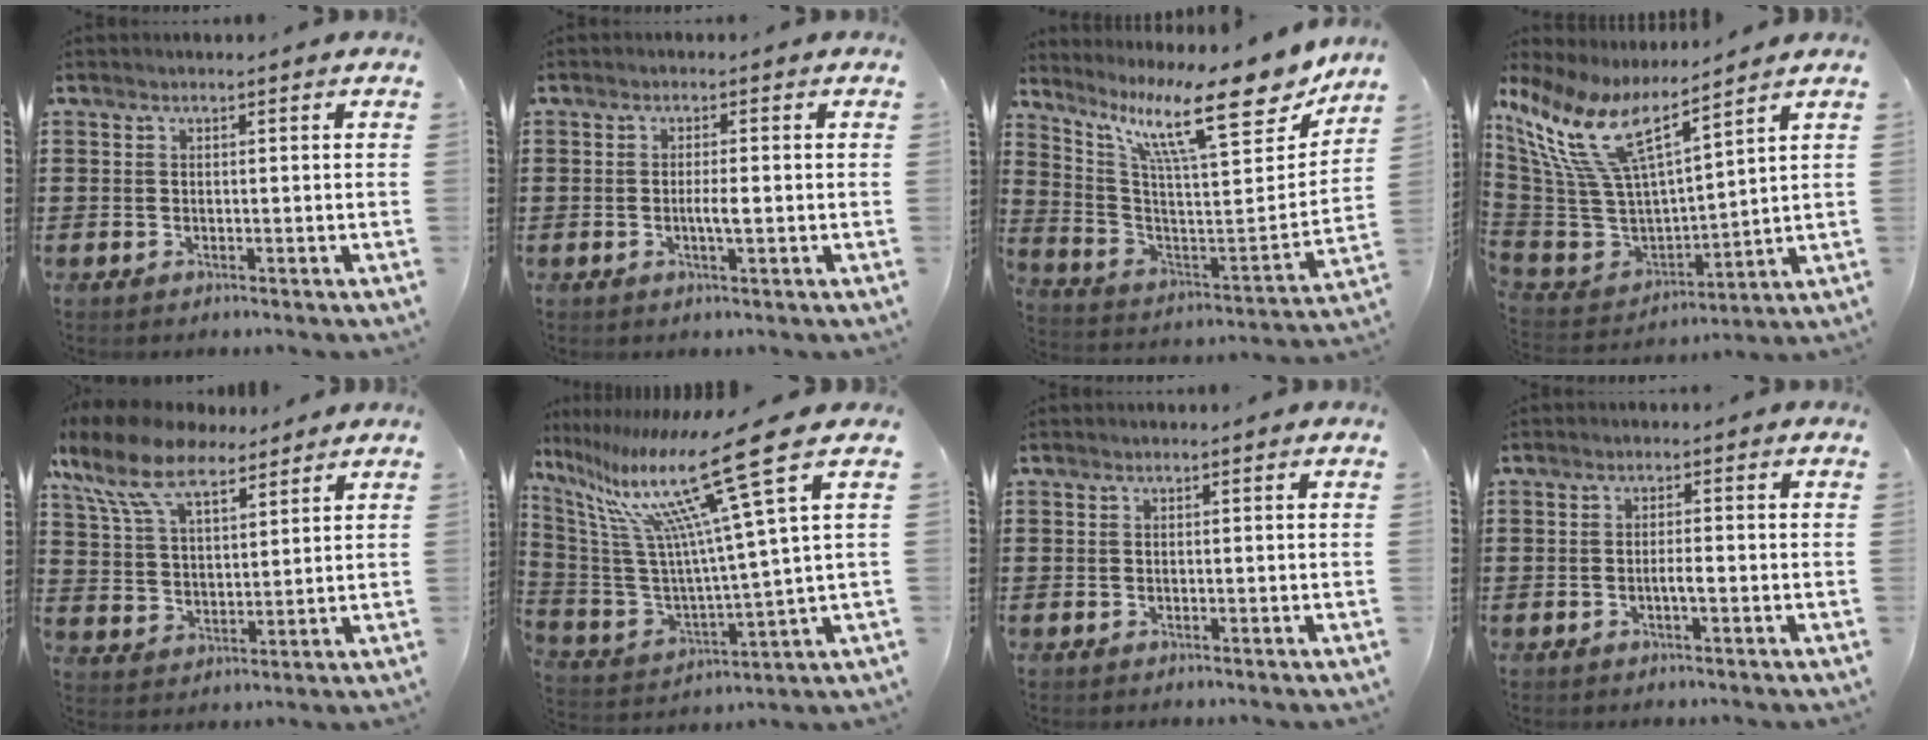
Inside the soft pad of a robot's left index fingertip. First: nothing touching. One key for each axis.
{"total": 2.4, "fx": -0.3, "fy": 0.3, "fz": 2.4, "tx": -0.044, "ty": -0.003, "tz": -0.006}
{"total": 15.5, "fx": 10.6, "fy": 2.4, "fz": 11.0, "tx": -0.213, "ty": -0.067, "tz": 0.167}
{"total": 12.0, "fx": 7.3, "fy": 3.8, "fz": 8.8, "tx": -0.224, "ty": -0.059, "tz": 0.124}
{"total": 11.2, "fx": 8.3, "fy": 4.4, "fz": 6.2, "tx": -0.153, "ty": -0.017, "tz": 0.152}
{"total": 18.7, "fx": 11.6, "fy": 0.8, "fz": 14.6, "tx": -0.312, "ty": -0.078, "tz": 0.173}
{"total": 0.0}
{"total": 1.8, "fx": -0.6, "fy": 0.3, "fz": 1.7, "tx": -0.032, "ty": 0.001, "tz": -0.010}